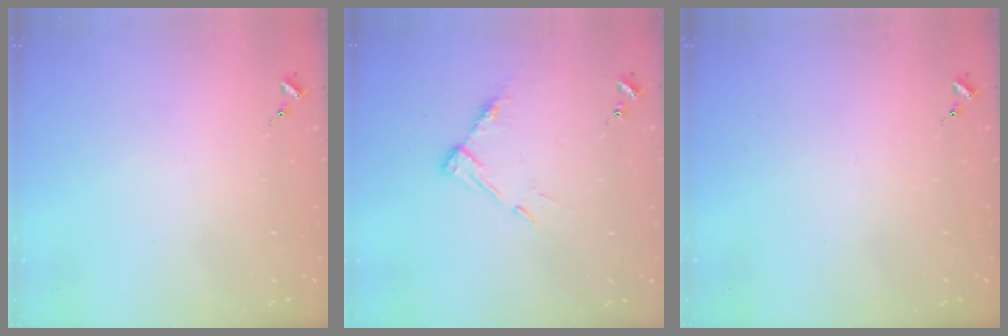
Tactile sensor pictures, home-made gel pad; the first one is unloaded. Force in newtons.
{"total": 8.1, "press": 8.1, "slide": 0.6}
{"total": 0.0}